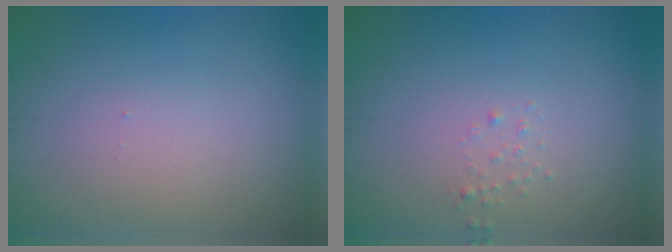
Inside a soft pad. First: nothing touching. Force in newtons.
{"total": 0.6, "press": 0.6, "slide": 0.1}